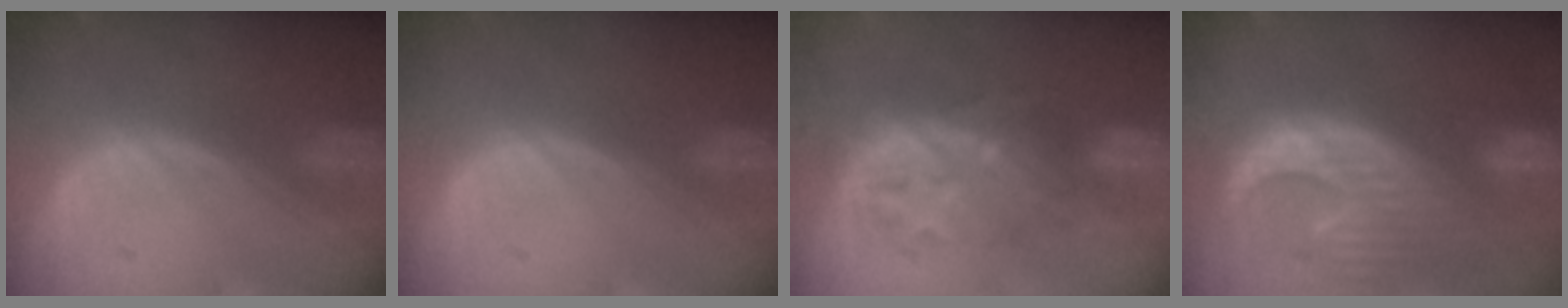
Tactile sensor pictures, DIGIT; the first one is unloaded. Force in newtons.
{"total": 0.0}
{"total": 9.0, "press": 8.0, "slide": 4.2}
{"total": 13.2, "press": 11.3, "slide": 6.8}